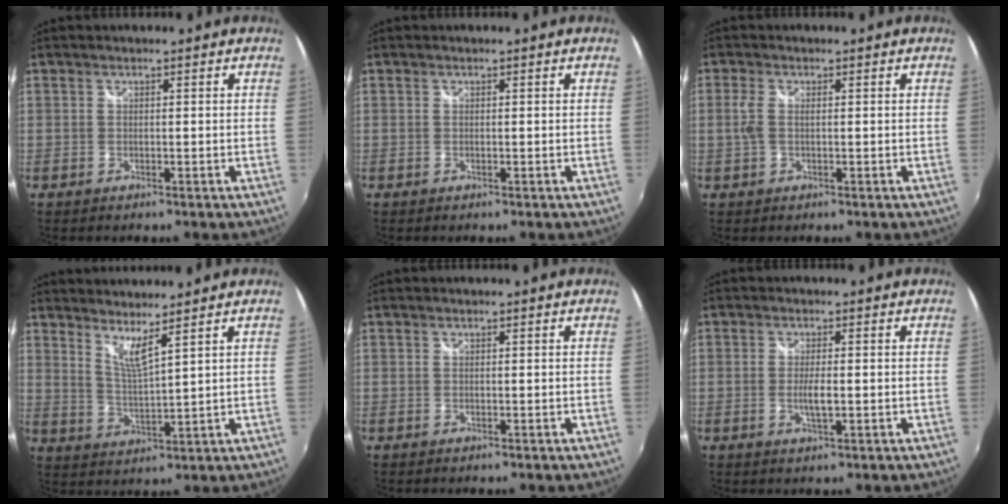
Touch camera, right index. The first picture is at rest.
{"total": 0.0}
{"total": 2.7, "force": [0.2, 1.2, 2.4], "torque": [-0.054, 0.000, 0.001]}
{"total": 4.9, "force": [4.1, -0.4, 2.8], "torque": [-0.052, -0.009, 0.071]}
{"total": 0.0}
{"total": 3.1, "force": [-0.5, 0.6, 3.0], "torque": [-0.056, -0.008, -0.009]}